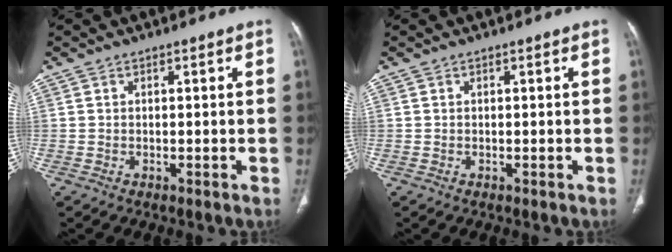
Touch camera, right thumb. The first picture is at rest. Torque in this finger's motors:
{"motor_torque": [-0.23, 0.23, 0.14, 0.39, 0.04]}